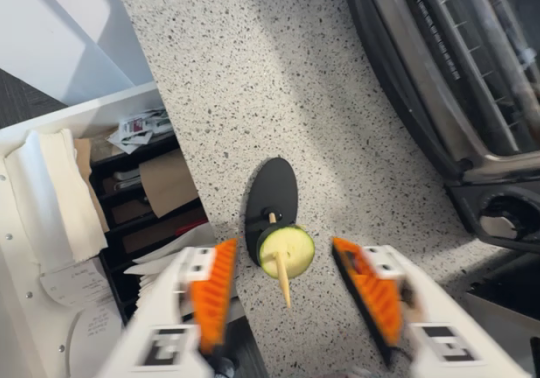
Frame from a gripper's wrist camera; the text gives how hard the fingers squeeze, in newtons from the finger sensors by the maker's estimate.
{"total": 8.6, "left": 8.1, "right": 9.1}